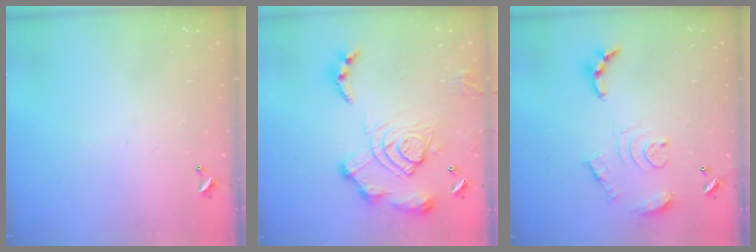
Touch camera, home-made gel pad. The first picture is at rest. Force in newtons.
{"total": 17.1, "press": 17.0, "slide": 1.6}
{"total": 12.6, "press": 12.5, "slide": 1.3}